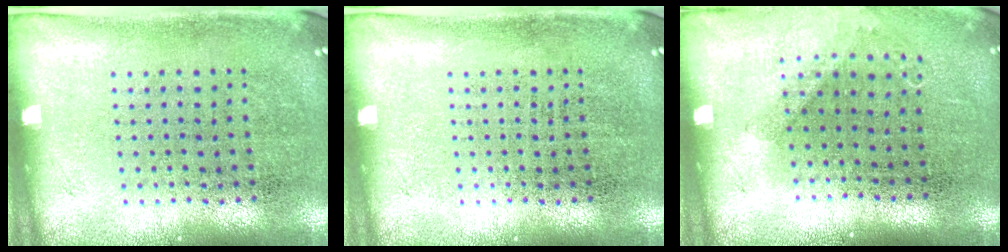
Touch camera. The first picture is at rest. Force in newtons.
{"total": 0.0}
{"total": 0.9, "press": 0.8, "slide": 0.3}